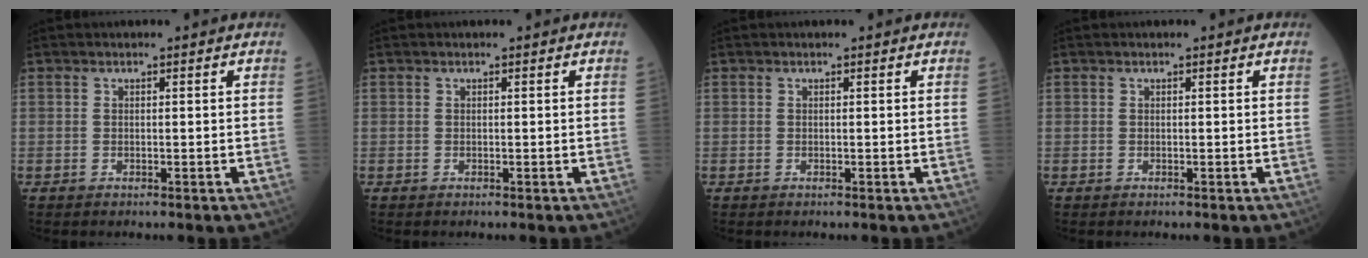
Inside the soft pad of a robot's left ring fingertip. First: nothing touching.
{"total": 0.0}
{"total": 0.0}
{"total": 0.0}